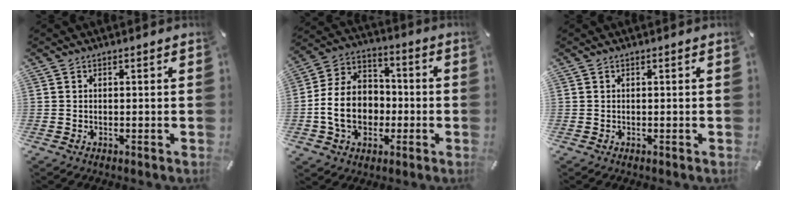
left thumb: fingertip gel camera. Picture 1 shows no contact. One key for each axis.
{"total": 13.1, "fx": -2.7, "fy": 10.4, "fz": 7.5, "tx": -0.188, "ty": 0.019, "tz": -0.047}
{"total": 0.0}